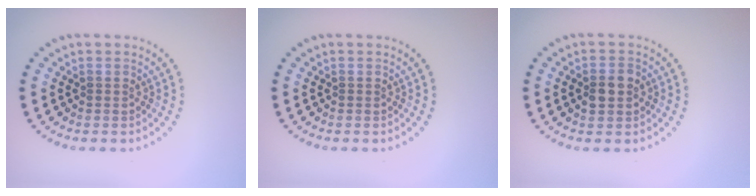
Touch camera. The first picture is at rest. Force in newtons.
{"total": 0.0}
{"total": 2.6, "press": 2.6, "slide": 0.1}